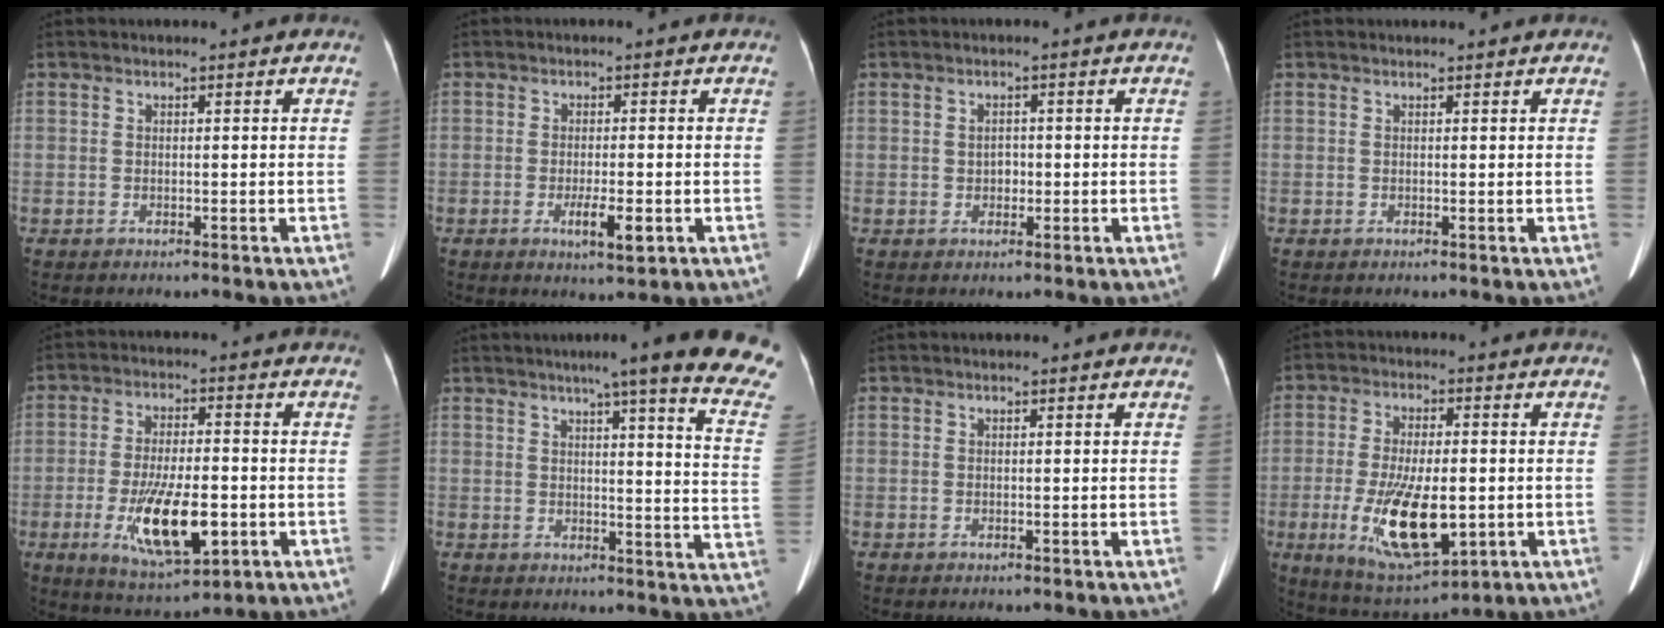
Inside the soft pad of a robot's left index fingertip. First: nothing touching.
{"total": 4.1, "force": [-1.5, 0.8, 3.7], "torque": [-0.068, -0.005, -0.021]}
{"total": 1.6, "force": [-0.3, 1.3, 0.9], "torque": [-0.015, 0.003, -0.002]}
{"total": 2.2, "force": [2.1, 0.3, 0.7], "torque": [-0.010, 0.019, 0.023]}
{"total": 12.1, "force": [-3.5, 3.8, 11.0], "torque": [-0.206, -0.014, -0.052]}
{"total": 20.5, "force": [16.5, -0.3, 12.2], "torque": [-0.145, -0.052, 0.178]}
{"total": 0.0}
{"total": 13.3, "force": [-2.9, 4.6, 12.1], "torque": [-0.232, -0.020, -0.037]}